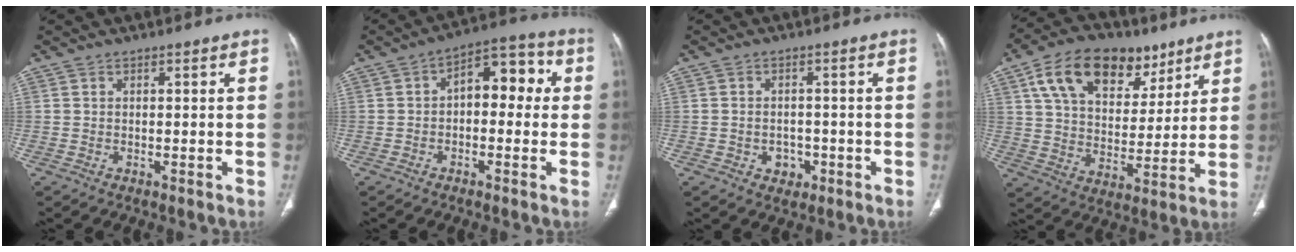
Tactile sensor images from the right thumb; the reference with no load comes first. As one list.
[{"total": 9.9, "force": [0.8, 5.9, 8.0], "torque": [-0.069, 0.036, -0.002]}, {"total": 3.5, "force": [-1.3, 2.9, 1.5], "torque": [-0.005, 0.009, -0.012]}, {"total": 20.1, "force": [10.8, 12.3, 11.7], "torque": [-0.162, -0.016, 0.182]}]